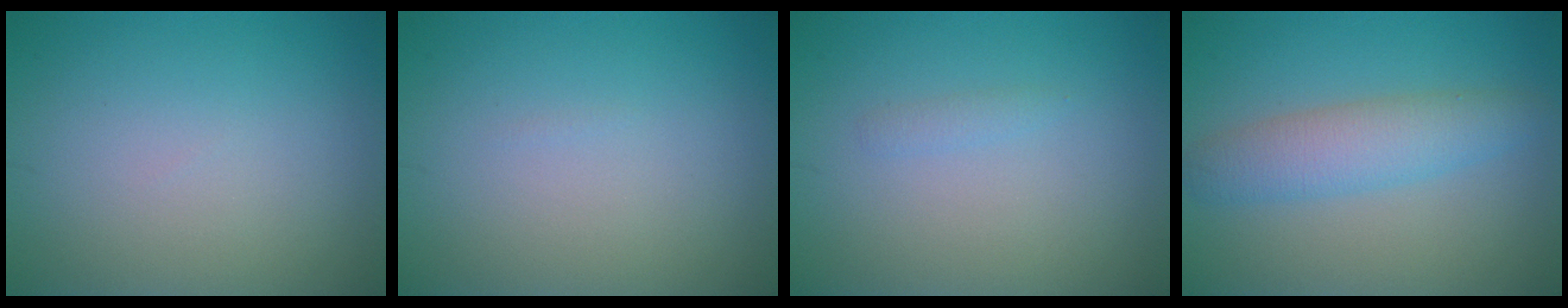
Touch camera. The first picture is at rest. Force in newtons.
{"total": 0.0}
{"total": 0.7, "press": 0.7, "slide": 0.1}
{"total": 4.0, "press": 4.0, "slide": 0.2}